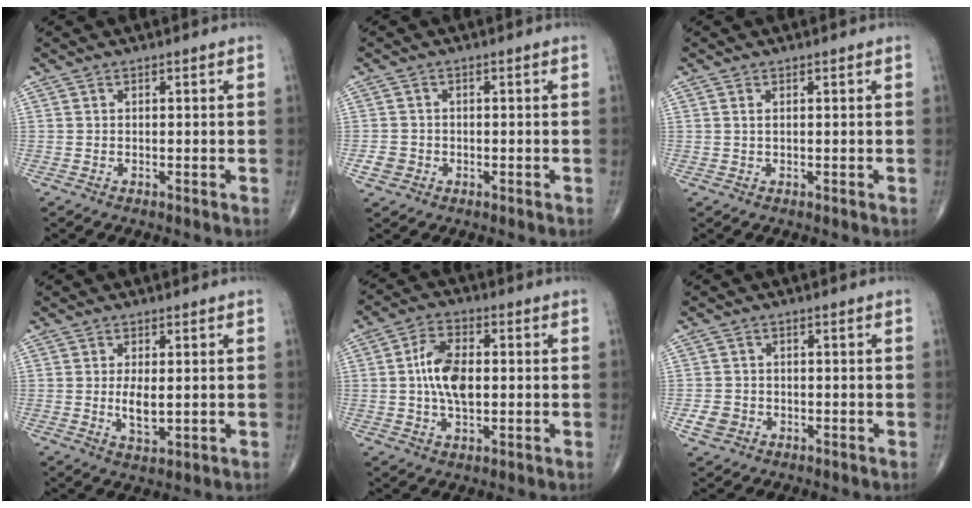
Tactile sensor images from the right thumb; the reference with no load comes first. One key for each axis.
{"total": 2.4, "fx": -0.8, "fy": 2.2, "fz": 0.7, "tx": -0.007, "ty": 0.006, "tz": -0.015}
{"total": 0.8, "fx": 0.3, "fy": 0.3, "fz": 0.7, "tx": -0.021, "ty": 0.004, "tz": 0.008}
{"total": 4.4, "fx": 0.1, "fy": 1.8, "fz": 4.0, "tx": -0.075, "ty": -0.012, "tz": 0.006}
{"total": 9.3, "fx": 0.3, "fy": 5.0, "fz": 7.8, "tx": -0.143, "ty": 0.007, "tz": 0.003}
{"total": 3.1, "fx": -1.0, "fy": 2.7, "fz": 1.2, "tx": -0.016, "ty": 0.005, "tz": -0.015}